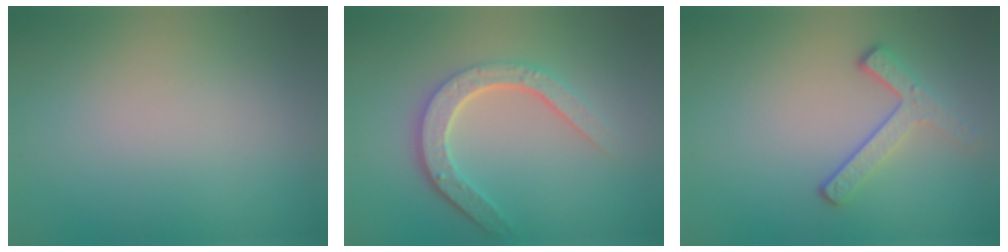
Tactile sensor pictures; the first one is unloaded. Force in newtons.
{"total": 4.8, "press": 3.6, "slide": 3.2}
{"total": 2.9, "press": 2.3, "slide": 1.7}